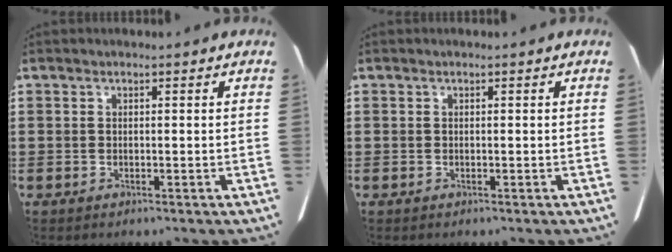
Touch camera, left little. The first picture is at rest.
{"total": 0.0}